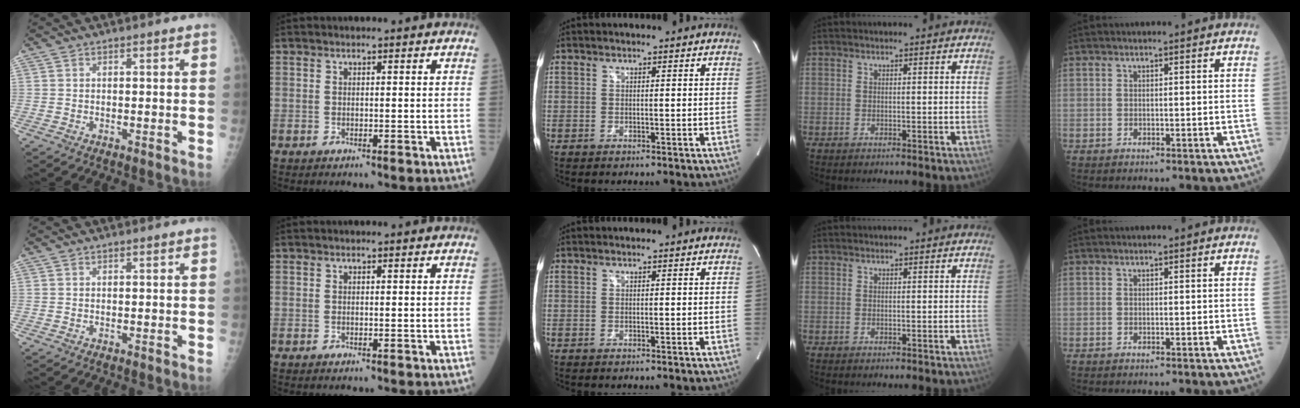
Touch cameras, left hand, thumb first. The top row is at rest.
{}